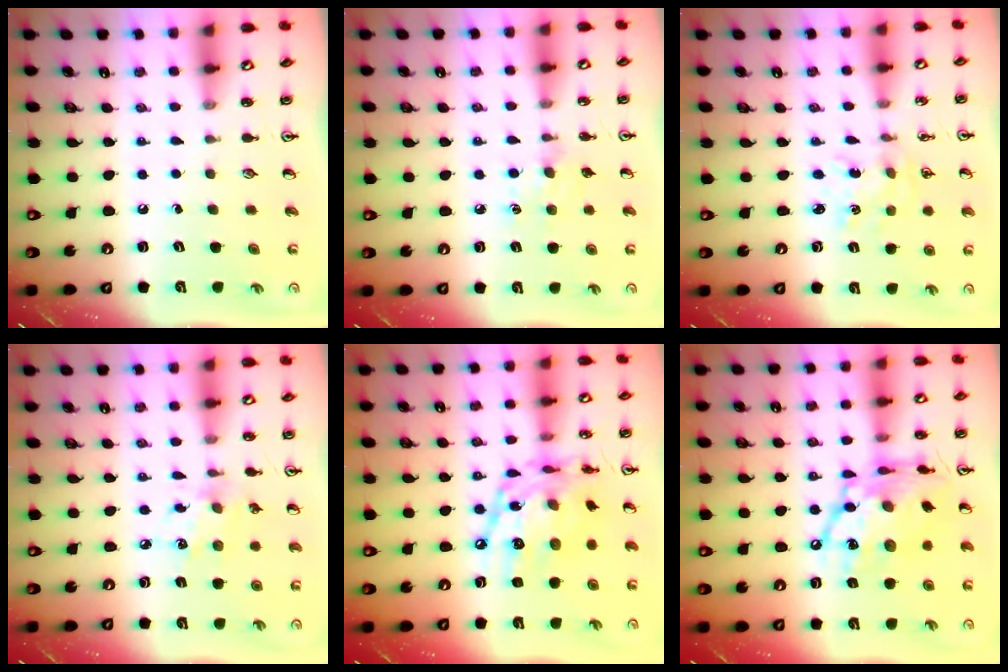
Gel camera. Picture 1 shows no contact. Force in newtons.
{"total": 6.1, "press": 6.0, "slide": 0.9}
{"total": 2.4, "press": 2.3, "slide": 0.3}
{"total": 6.3, "press": 6.3, "slide": 0.6}
{"total": 16.7, "press": 16.6, "slide": 1.4}
{"total": 19.1, "press": 19.1, "slide": 1.6}